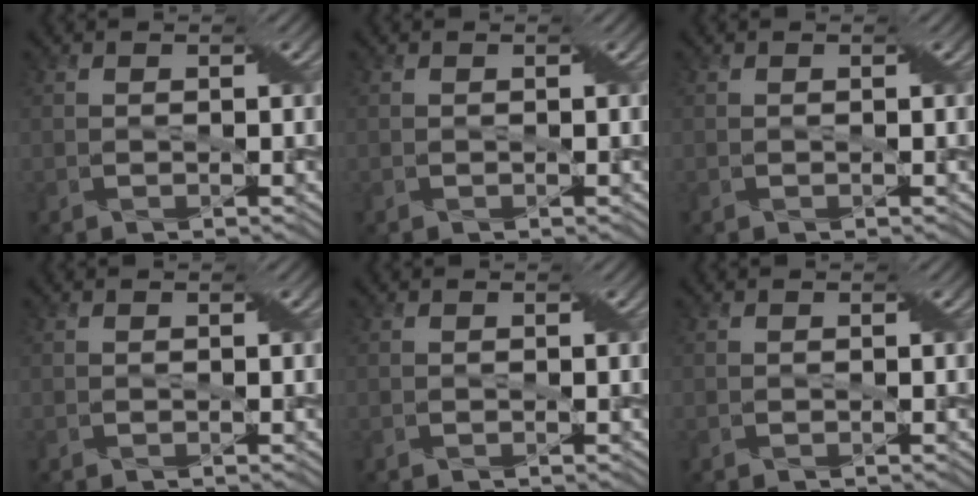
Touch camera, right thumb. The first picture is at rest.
{"total": 0.0}
{"total": 0.0}
{"total": 0.0}
{"total": 0.0}
{"total": 0.0}